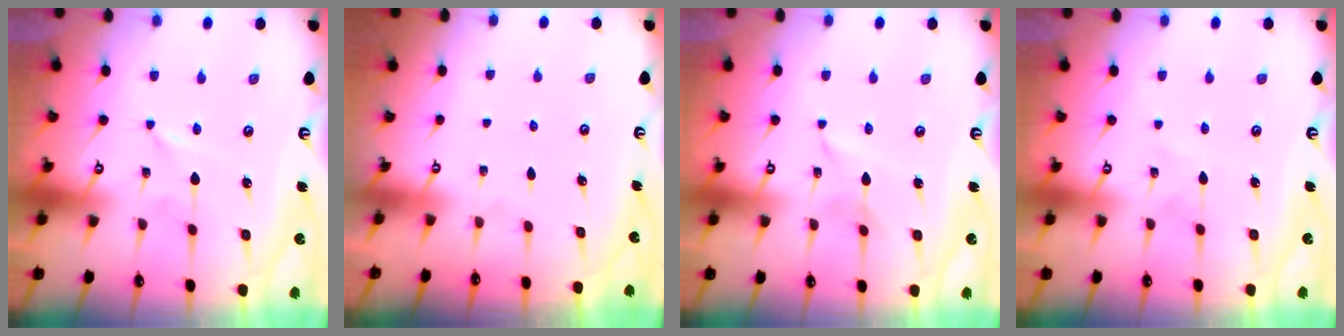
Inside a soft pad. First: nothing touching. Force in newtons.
{"total": 0.0}
{"total": 1.7, "press": 1.6, "slide": 0.1}
{"total": 2.7, "press": 2.7, "slide": 0.3}